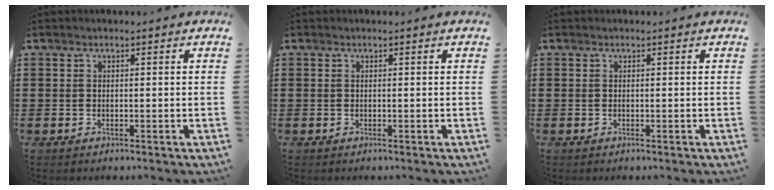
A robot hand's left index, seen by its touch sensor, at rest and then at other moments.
{"total": 0.0}
{"total": 0.0}